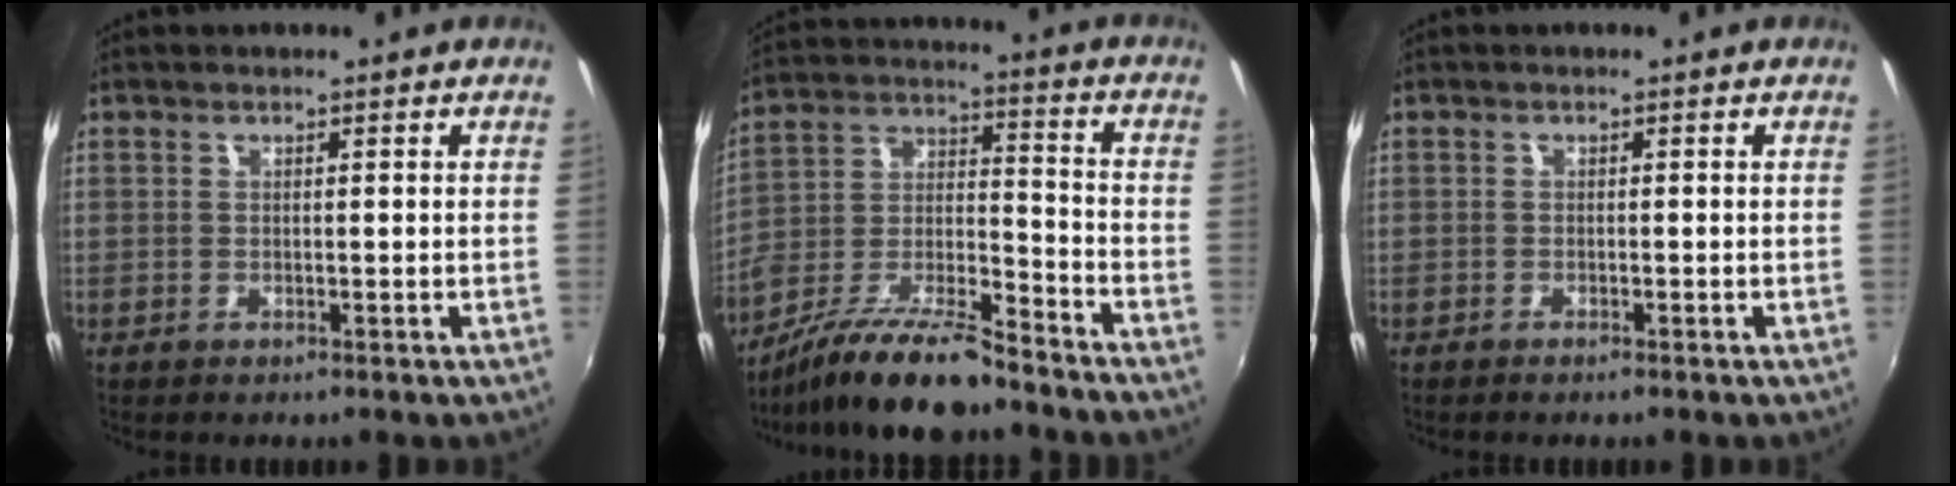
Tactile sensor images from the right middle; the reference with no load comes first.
{"total": 15.4, "force": [-11.9, 3.2, 9.2], "torque": [-0.192, -0.012, -0.221]}
{"total": 0.8, "force": [-0.7, 0.1, 0.3], "torque": [-0.008, -0.003, -0.015]}